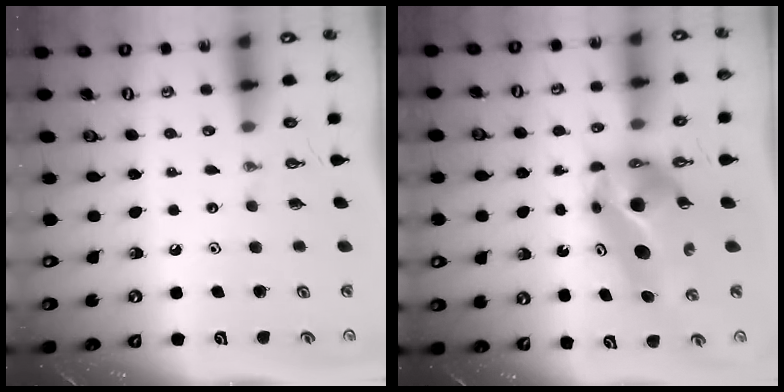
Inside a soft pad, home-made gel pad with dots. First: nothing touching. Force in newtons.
{"total": 10.0, "press": 9.7, "slide": 2.3}